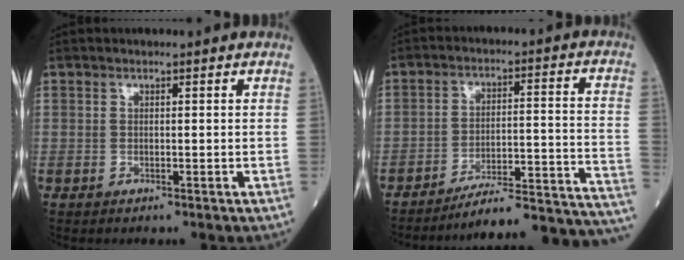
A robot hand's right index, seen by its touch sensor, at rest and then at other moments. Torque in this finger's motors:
{"motor_torque": [-0.97, -0.82, -0.28, -0.08]}